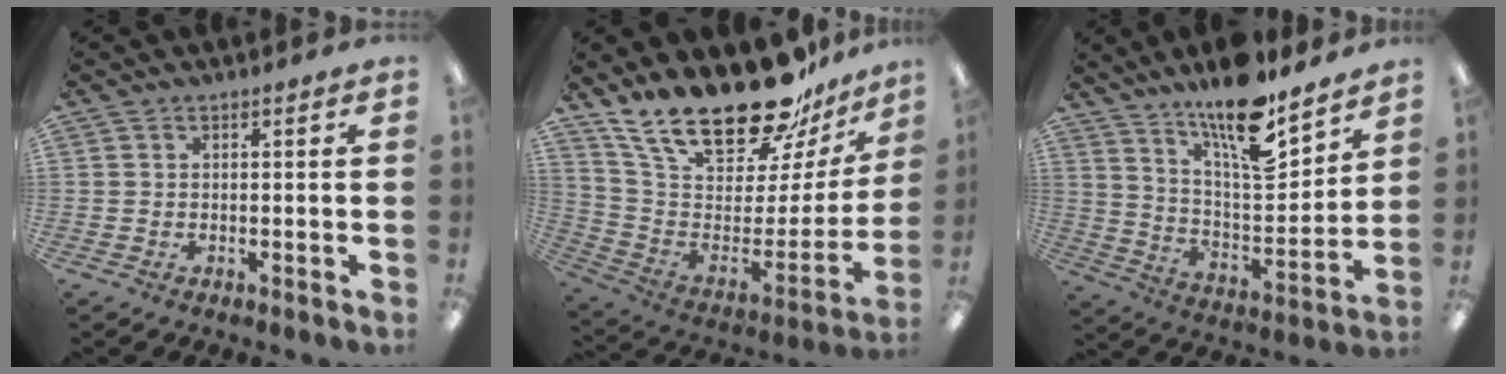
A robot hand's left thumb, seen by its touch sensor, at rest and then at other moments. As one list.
[{"total": 25.4, "force": [19.7, 8.5, 13.6], "torque": [-0.238, -0.137, 0.347]}, {"total": 16.0, "force": [12.7, 4.3, 8.8], "torque": [-0.145, -0.098, 0.214]}]